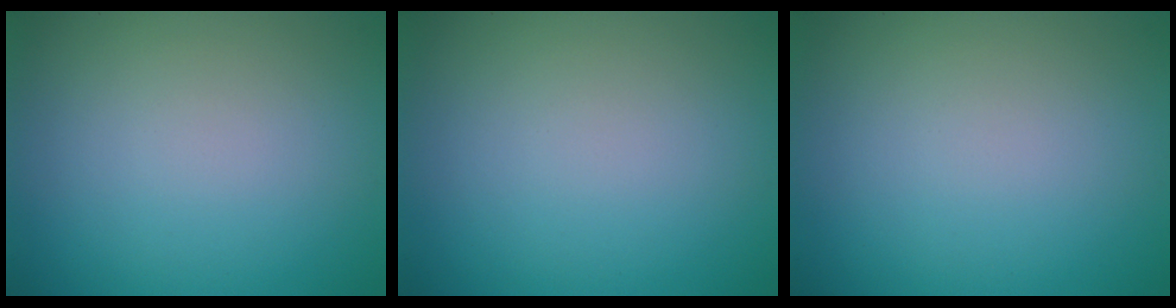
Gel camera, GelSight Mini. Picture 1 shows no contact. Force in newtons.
{"total": 0.0}
{"total": 0.0}